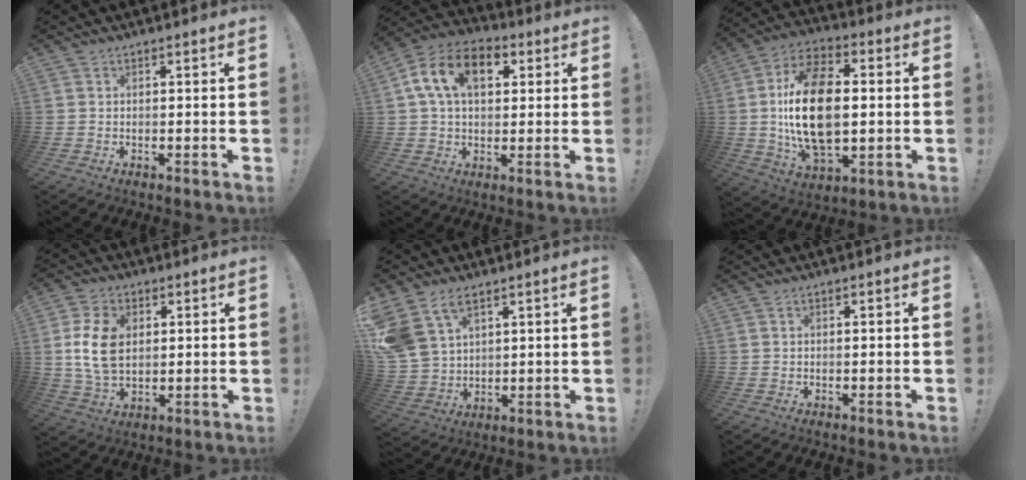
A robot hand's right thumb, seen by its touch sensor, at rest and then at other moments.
{"total": 14.7, "force": [4.7, 9.4, 10.3], "torque": [-0.176, 0.003, 0.085]}
{"total": 20.1, "force": [0.0, 11.9, 16.3], "torque": [-0.302, 0.002, -0.002]}
{"total": 13.0, "force": [1.6, 9.2, 9.1], "torque": [-0.174, 0.002, 0.032]}
{"total": 11.0, "force": [7.0, 6.8, 5.2], "torque": [-0.114, -0.036, 0.140]}
{"total": 0.0}